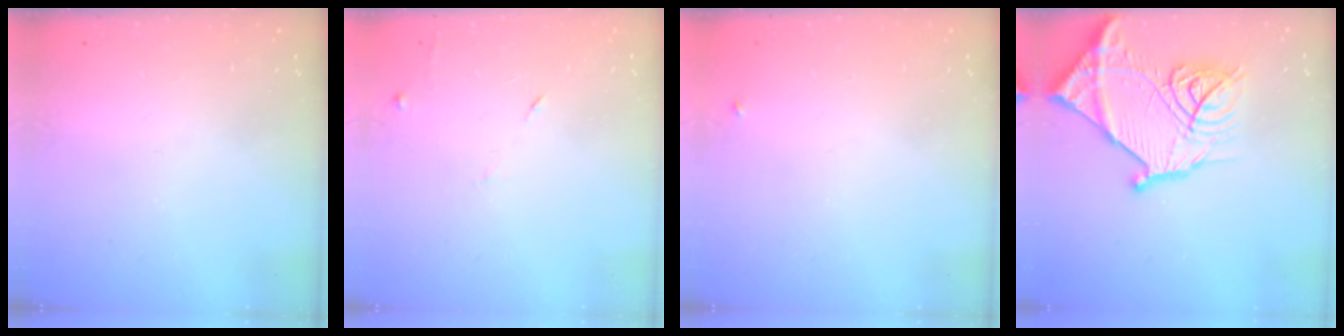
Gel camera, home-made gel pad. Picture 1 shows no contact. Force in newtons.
{"total": 5.2, "press": 5.1, "slide": 0.6}
{"total": 3.5, "press": 3.4, "slide": 0.5}
{"total": 21.2, "press": 21.1, "slide": 1.9}